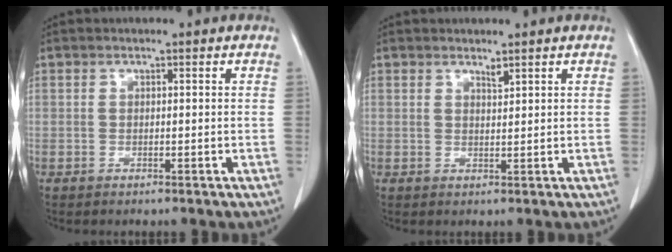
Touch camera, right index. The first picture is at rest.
{"total": 1.0, "force": [0.9, 0.0, 0.5], "torque": [-0.009, -0.007, 0.017]}